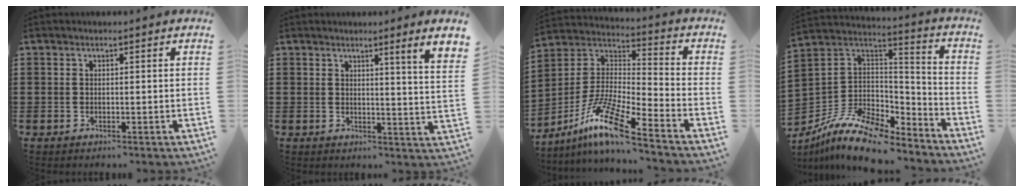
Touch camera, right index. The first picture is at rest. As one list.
[{"total": 3.0, "force": [2.1, -1.1, 1.8], "torque": [-0.027, -0.023, 0.029]}, {"total": 12.2, "force": [-9.0, 1.2, 8.2], "torque": [-0.175, -0.001, -0.180]}, {"total": 12.3, "force": [-9.4, 5.1, 6.1], "torque": [-0.132, 0.022, -0.175]}]